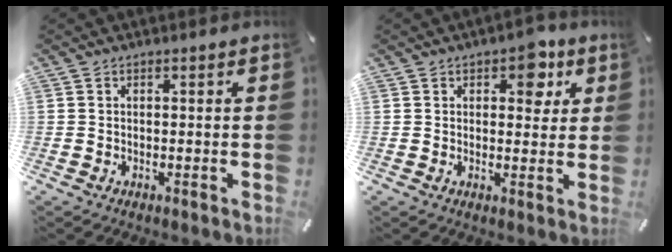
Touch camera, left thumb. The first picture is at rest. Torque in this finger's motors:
{"motor_torque": [1.35, 0.84, 0.88, -0.42, 0.23]}